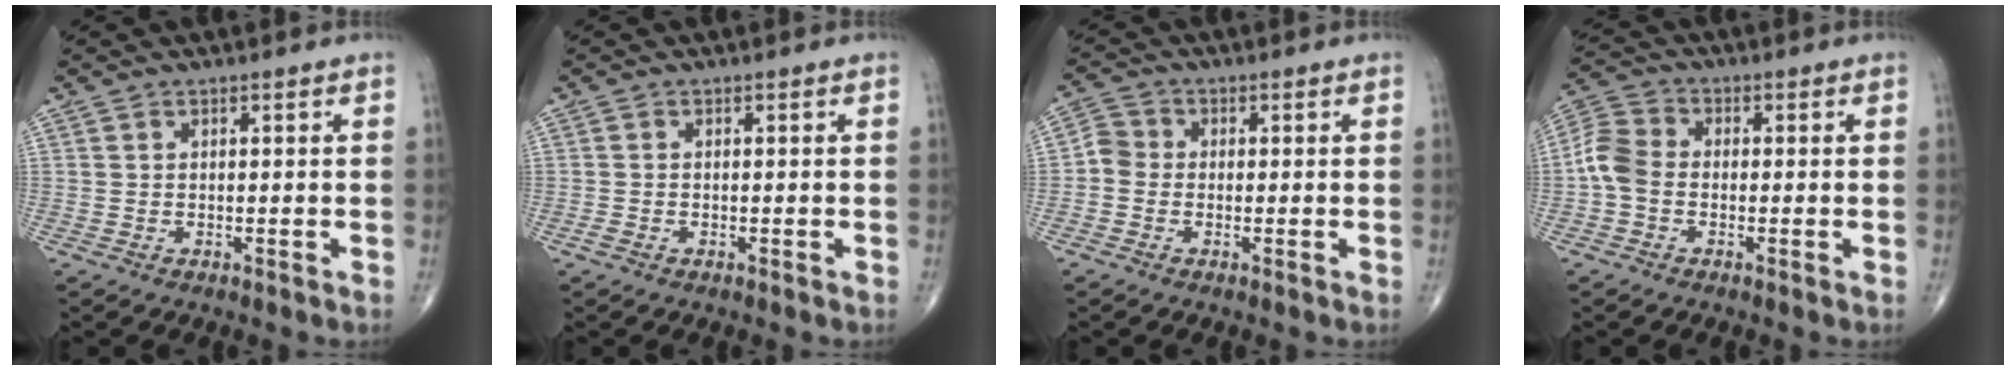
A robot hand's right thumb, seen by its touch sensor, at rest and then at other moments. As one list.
[{"total": 0.9, "force": [-0.5, 0.5, 0.5], "torque": [-0.016, 0.001, -0.011]}, {"total": 3.3, "force": [-0.8, 3.0, 1.2], "torque": [-0.010, 0.008, -0.029]}, {"total": 6.2, "force": [-1.1, 4.6, 4.0], "torque": [-0.079, 0.017, -0.039]}]